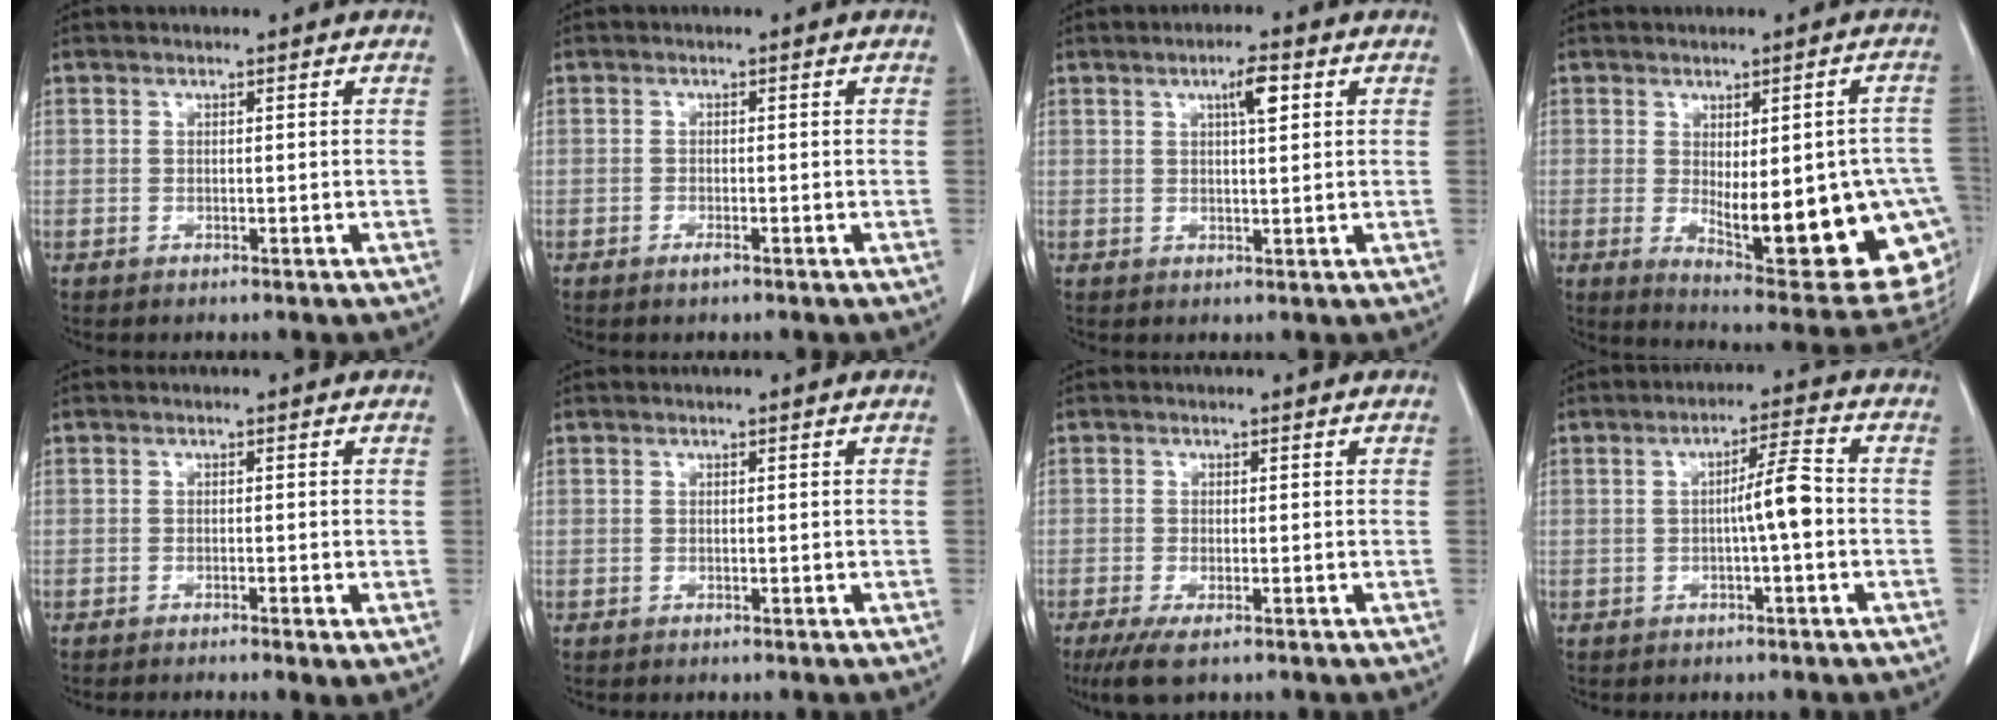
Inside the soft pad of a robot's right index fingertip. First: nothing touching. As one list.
[{"total": 1.0, "force": [-0.7, 0.1, 0.6], "torque": [-0.013, -0.001, -0.012]}, {"total": 3.6, "force": [1.5, 0.6, 3.3], "torque": [-0.055, 0.001, 0.024]}, {"total": 20.8, "force": [-4.2, 6.1, 19.4], "torque": [-0.164, -0.002, -0.031]}, {"total": 2.1, "force": [-1.1, 0.2, 1.7], "torque": [-0.026, -0.006, -0.017]}, {"total": 0.0}, {"total": 4.0, "force": [-2.5, 0.9, 3.1], "torque": [-0.060, -0.012, -0.041]}, {"total": 5.0, "force": [-0.7, 0.0, 4.9], "torque": [-0.077, 0.011, -0.011]}]